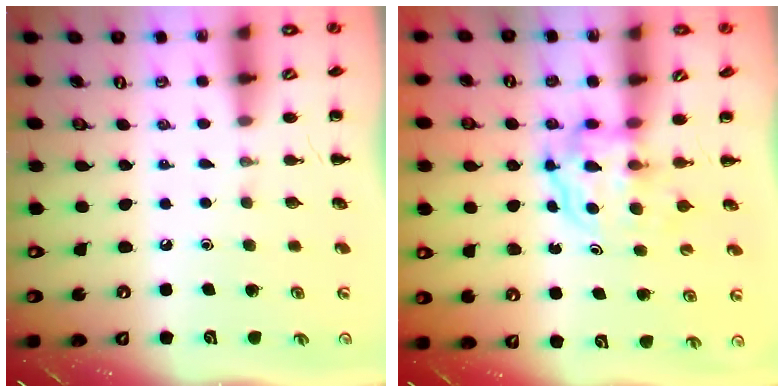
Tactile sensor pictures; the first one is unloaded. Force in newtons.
{"total": 3.7, "press": 3.7, "slide": 0.2}